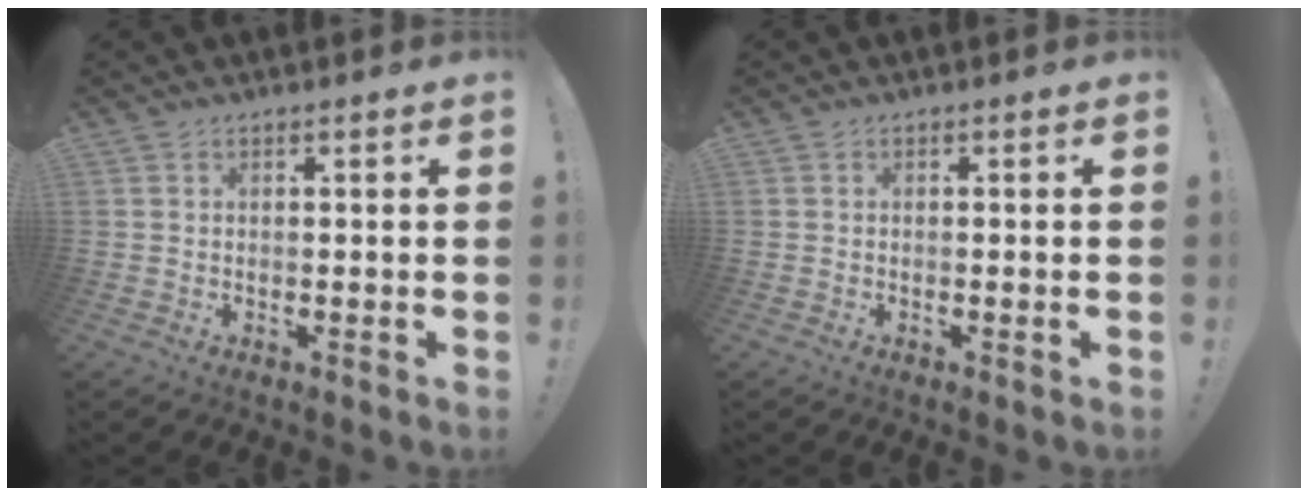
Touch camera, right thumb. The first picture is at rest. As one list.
[{"total": 0.8, "force": [-0.2, -0.4, 0.6], "torque": [-0.014, -0.001, -0.003]}]